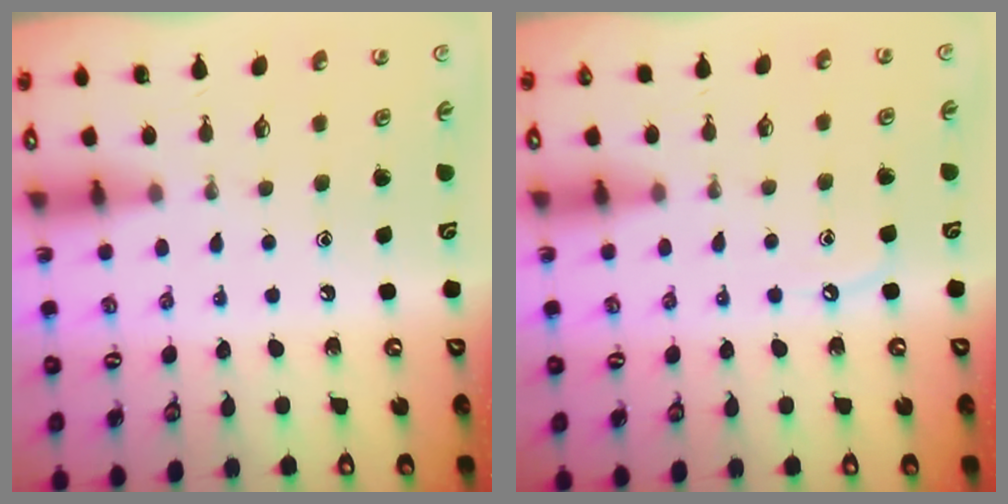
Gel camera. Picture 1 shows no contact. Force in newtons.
{"total": 4.5, "press": 4.4, "slide": 0.6}